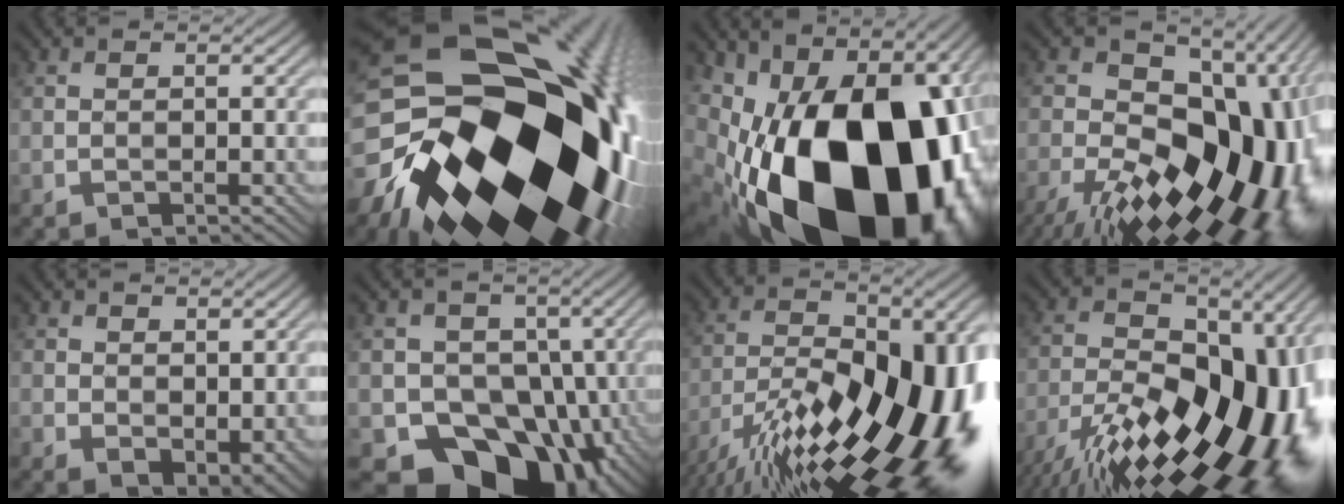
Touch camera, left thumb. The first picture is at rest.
{"total": 23.4, "force": [-4.7, 16.4, 16.1], "torque": [-0.284, -0.072, -0.067]}
{"total": 24.4, "force": [-6.3, 14.9, 18.2], "torque": [-0.341, -0.074, -0.058]}
{"total": 22.1, "force": [-6.9, 12.8, 16.6], "torque": [-0.255, -0.009, -0.100]}
{"total": 5.0, "force": [1.4, 3.5, 3.3], "torque": [-0.070, -0.019, 0.034]}
{"total": 15.6, "force": [-5.0, 12.3, 8.2], "torque": [-0.113, -0.021, -0.104]}
{"total": 21.2, "force": [-9.8, 8.0, 17.0], "torque": [-0.267, -0.011, -0.164]}
{"total": 20.6, "force": [-8.6, 9.5, 16.2], "torque": [-0.245, -0.008, -0.145]}